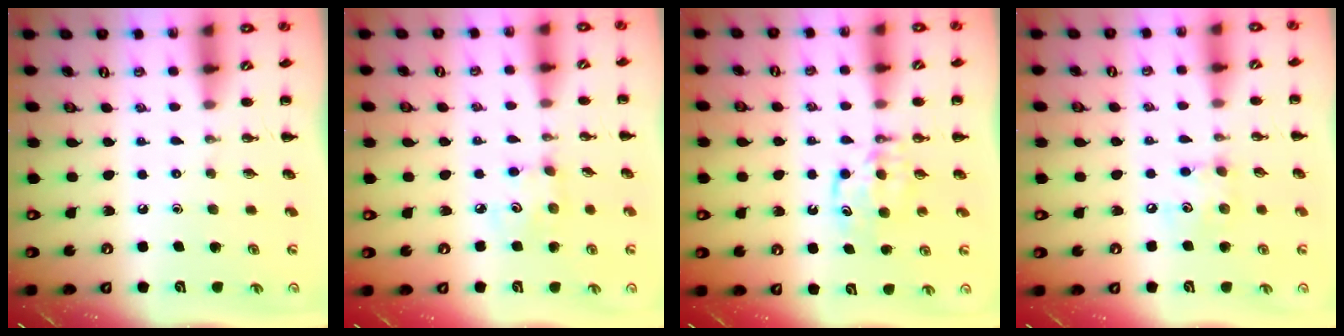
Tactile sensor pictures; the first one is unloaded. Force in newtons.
{"total": 4.2, "press": 4.1, "slide": 0.9}
{"total": 5.3, "press": 5.3, "slide": 1.0}
{"total": 6.2, "press": 6.2, "slide": 0.6}